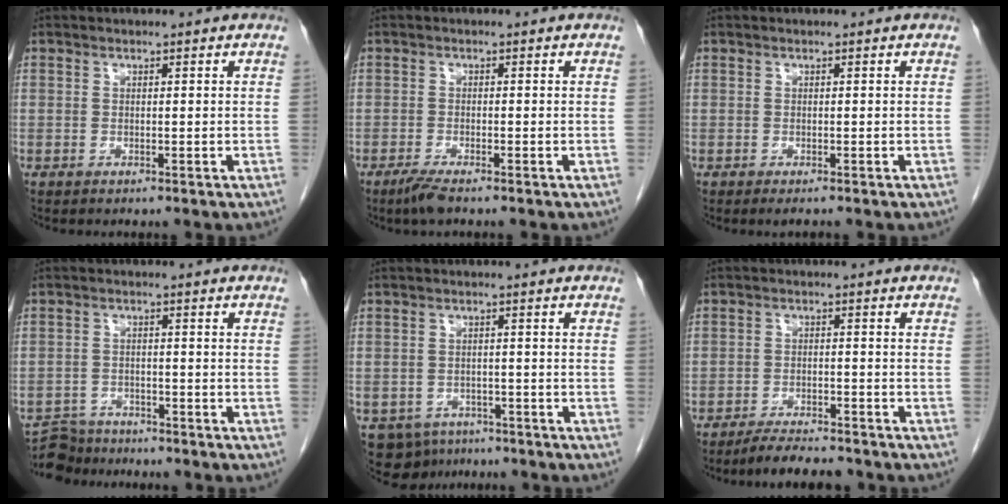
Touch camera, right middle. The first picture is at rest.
{"total": 2.5, "force": [-1.9, 0.2, 1.6], "torque": [-0.041, -0.007, -0.039]}
{"total": 1.1, "force": [-0.9, 0.1, 0.7], "torque": [-0.010, -0.005, -0.011]}
{"total": 5.2, "force": [-4.9, 1.7, -0.5], "torque": [0.009, -0.005, -0.085]}
{"total": 7.3, "force": [-5.0, 5.2, 1.5], "torque": [-0.025, -0.001, -0.065]}
{"total": 5.6, "force": [-5.1, 1.1, 2.0], "torque": [-0.034, -0.014, -0.084]}